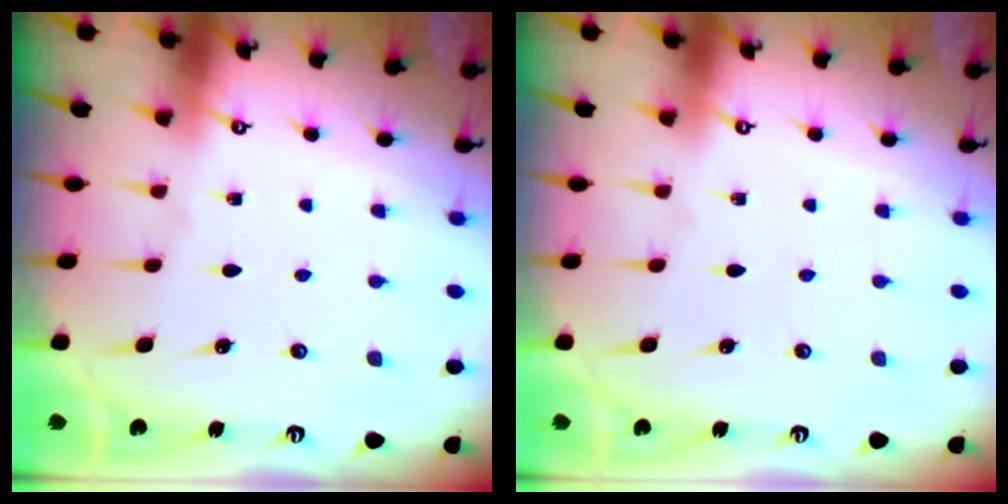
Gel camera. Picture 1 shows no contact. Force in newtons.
{"total": 0.0}